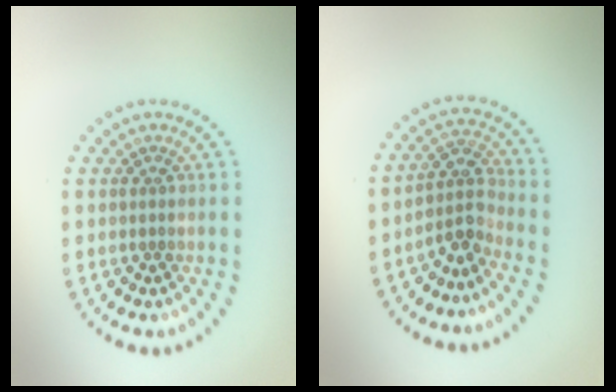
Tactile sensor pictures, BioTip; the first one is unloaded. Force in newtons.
{"total": 2.8, "press": 2.1, "slide": 1.8}